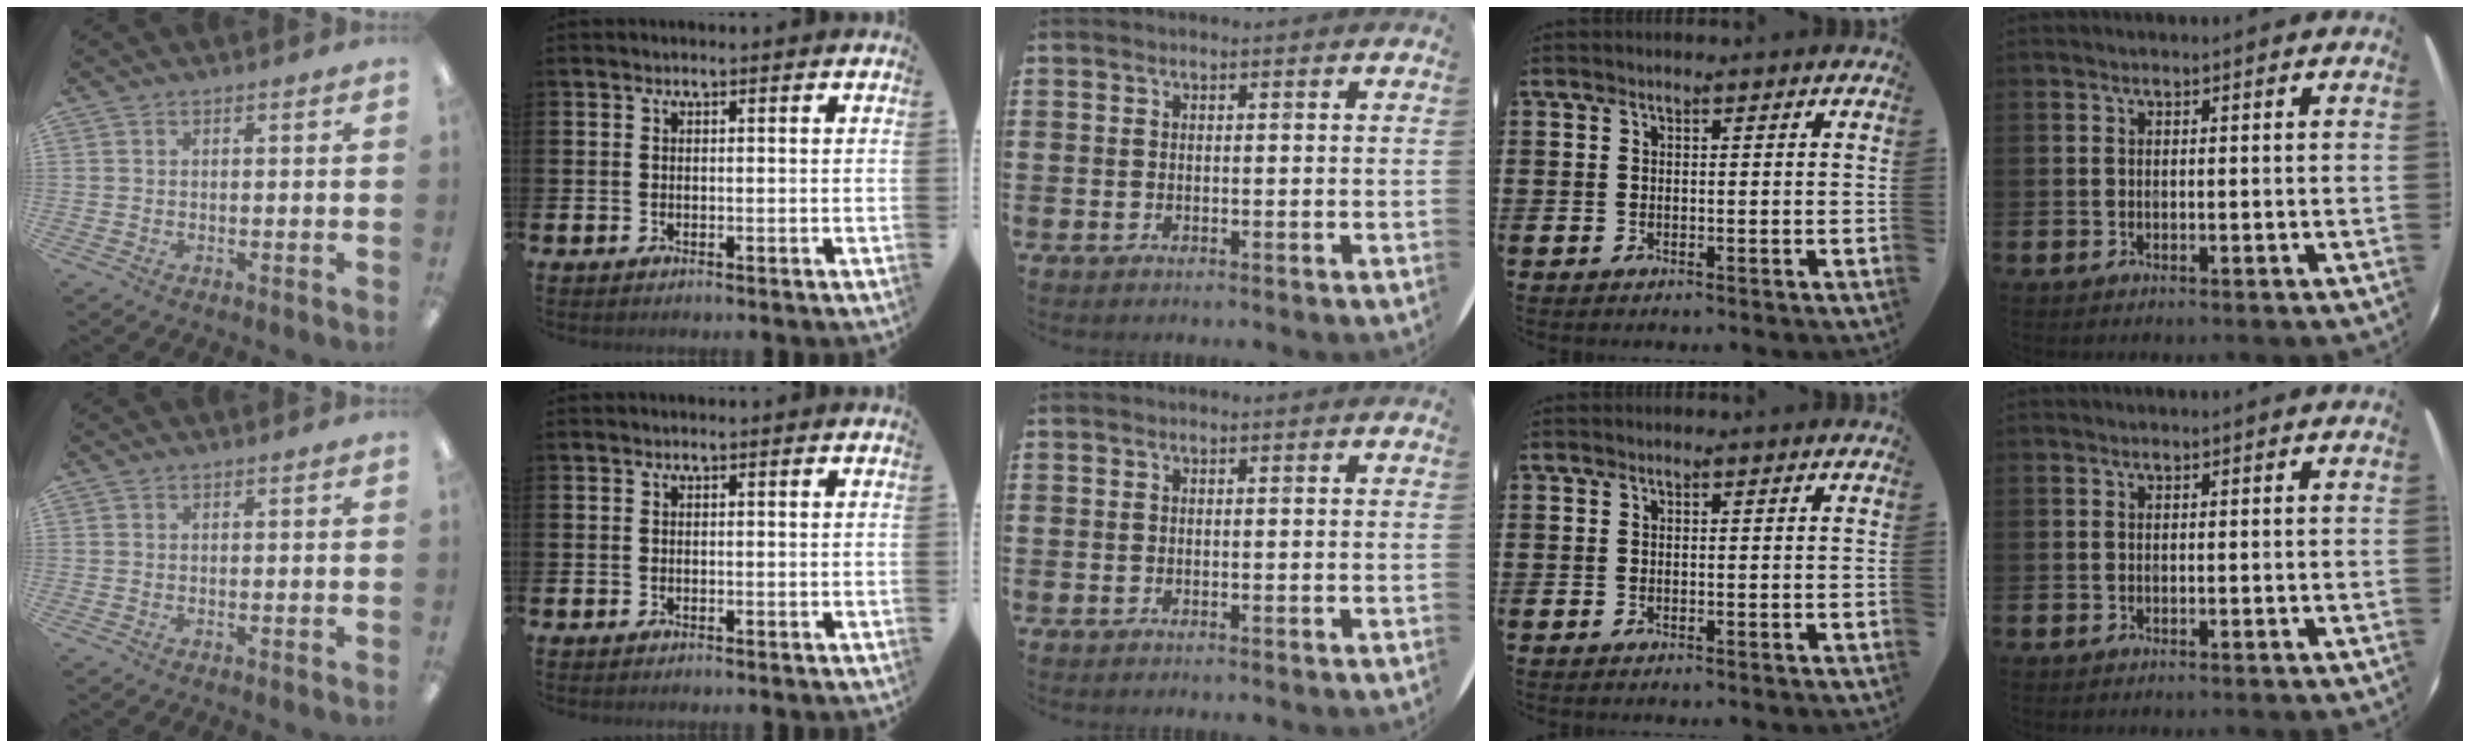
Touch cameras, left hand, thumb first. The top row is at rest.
{}